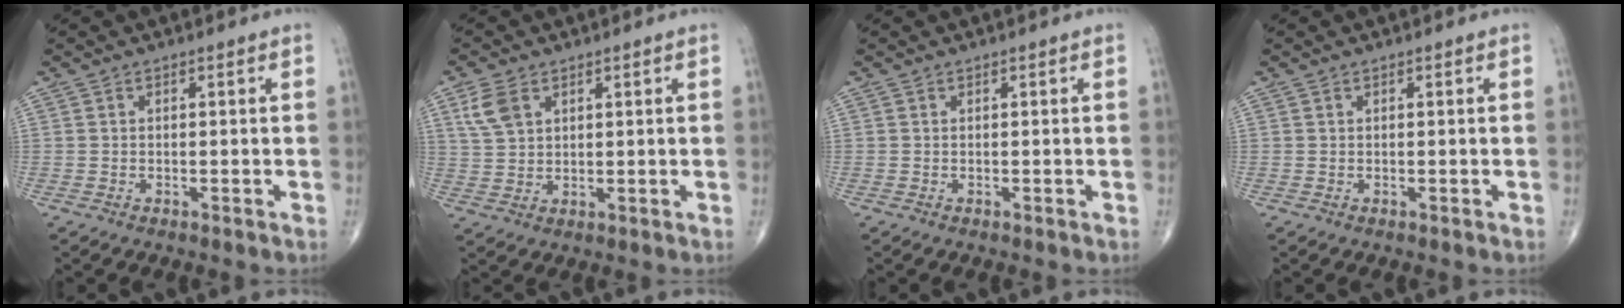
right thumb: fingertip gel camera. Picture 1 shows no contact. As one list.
[{"total": 5.6, "force": [2.7, 3.6, 3.4], "torque": [-0.062, -0.003, 0.058]}, {"total": 0.0}, {"total": 0.0}]